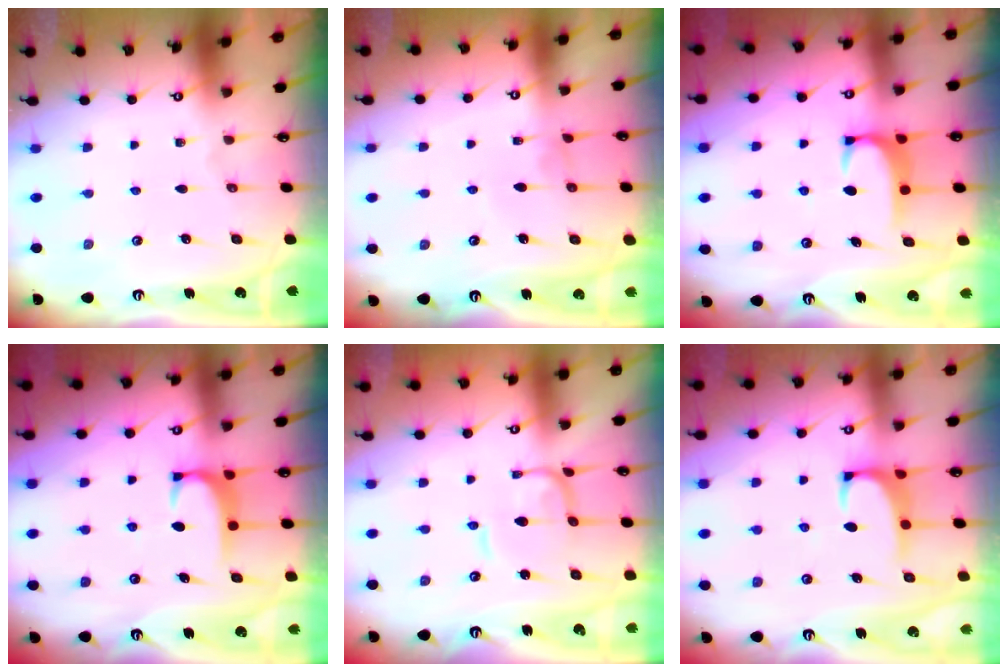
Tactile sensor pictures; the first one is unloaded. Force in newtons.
{"total": 0.9, "press": 0.8, "slide": 0.2}
{"total": 2.0, "press": 2.0, "slide": 0.5}
{"total": 1.9, "press": 1.9, "slide": 0.5}
{"total": 1.0, "press": 0.9, "slide": 0.4}
{"total": 2.0, "press": 1.7, "slide": 1.0}